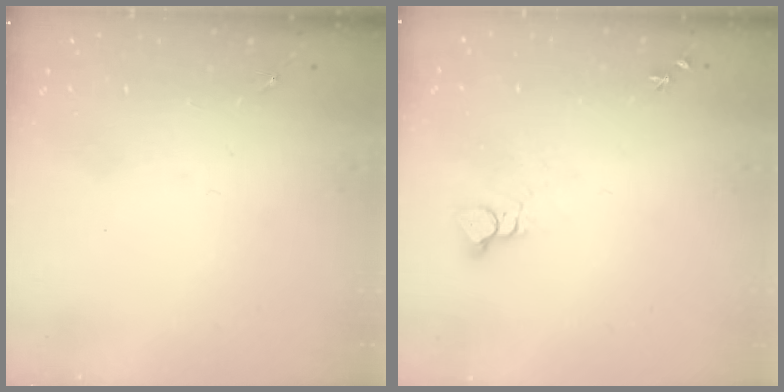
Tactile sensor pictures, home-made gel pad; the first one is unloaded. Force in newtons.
{"total": 3.9, "press": 3.9, "slide": 0.2}